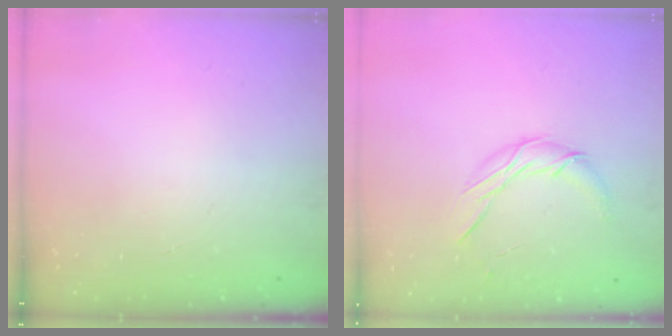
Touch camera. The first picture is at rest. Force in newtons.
{"total": 7.9, "press": 7.9, "slide": 0.2}